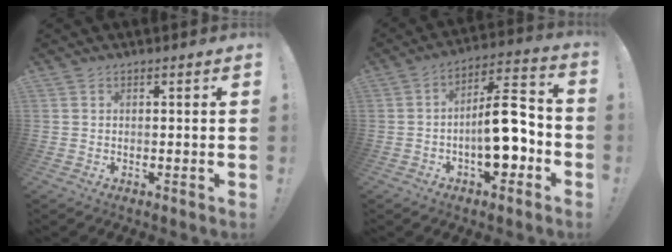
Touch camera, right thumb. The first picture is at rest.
{"total": 15.3, "force": [-3.6, 6.4, 13.5], "torque": [-0.198, 0.024, -0.054]}